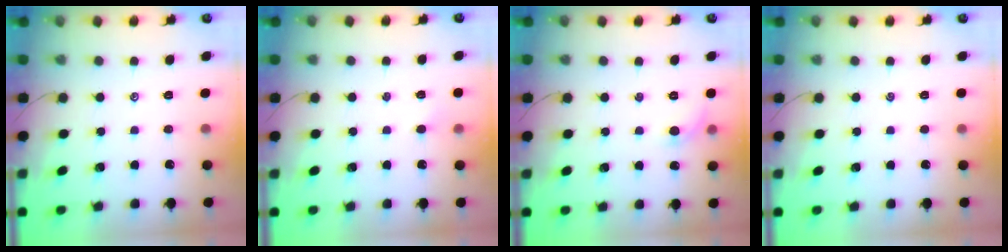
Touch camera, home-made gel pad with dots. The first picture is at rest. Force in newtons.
{"total": 1.5, "press": 1.4, "slide": 0.6}
{"total": 5.4, "press": 5.0, "slide": 2.0}
{"total": 0.0}